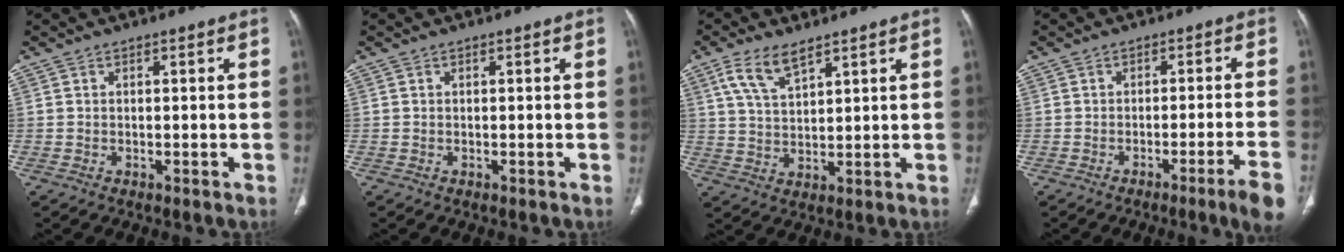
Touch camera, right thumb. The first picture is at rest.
{"total": 0.0}
{"total": 7.2, "force": [4.5, 2.9, 4.8], "torque": [-0.091, -0.015, 0.094]}
{"total": 7.5, "force": [-4.4, -0.6, 6.0], "torque": [-0.081, 0.010, -0.062]}